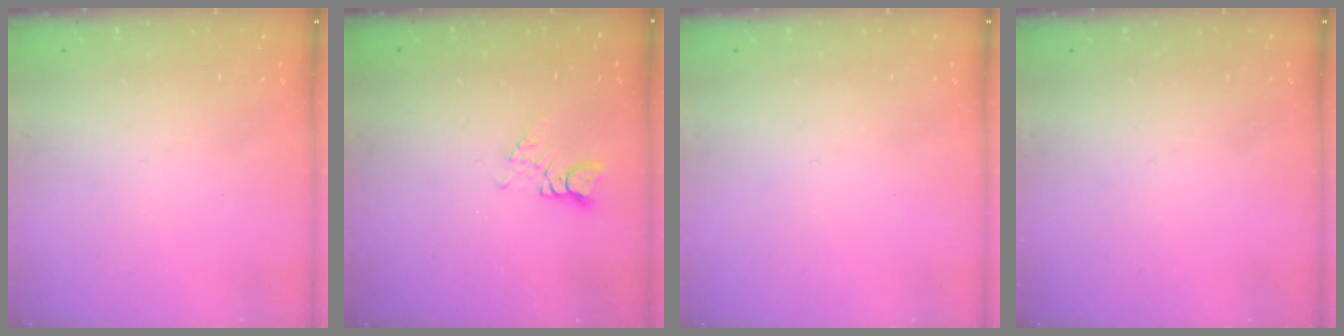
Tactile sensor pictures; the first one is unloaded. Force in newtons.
{"total": 1.5, "press": 1.5, "slide": 0.2}
{"total": 0.0}
{"total": 0.0}